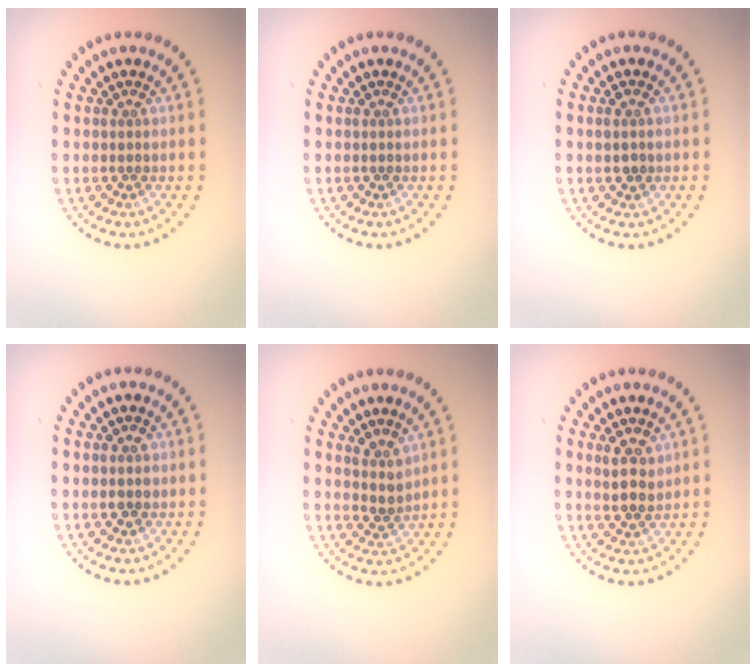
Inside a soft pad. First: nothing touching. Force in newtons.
{"total": 0.0}
{"total": 1.3, "press": 1.3, "slide": 0.1}
{"total": 1.4, "press": 1.4, "slide": 0.1}
{"total": 1.8, "press": 1.5, "slide": 1.1}
{"total": 2.4, "press": 2.3, "slide": 0.8}